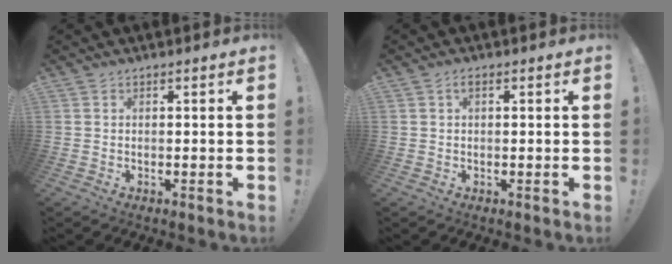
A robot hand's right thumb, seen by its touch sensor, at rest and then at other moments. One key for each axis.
{"total": 1.3, "fx": 0.2, "fy": 0.5, "fz": 1.2, "tx": -0.027, "ty": 0.005, "tz": 0.001}